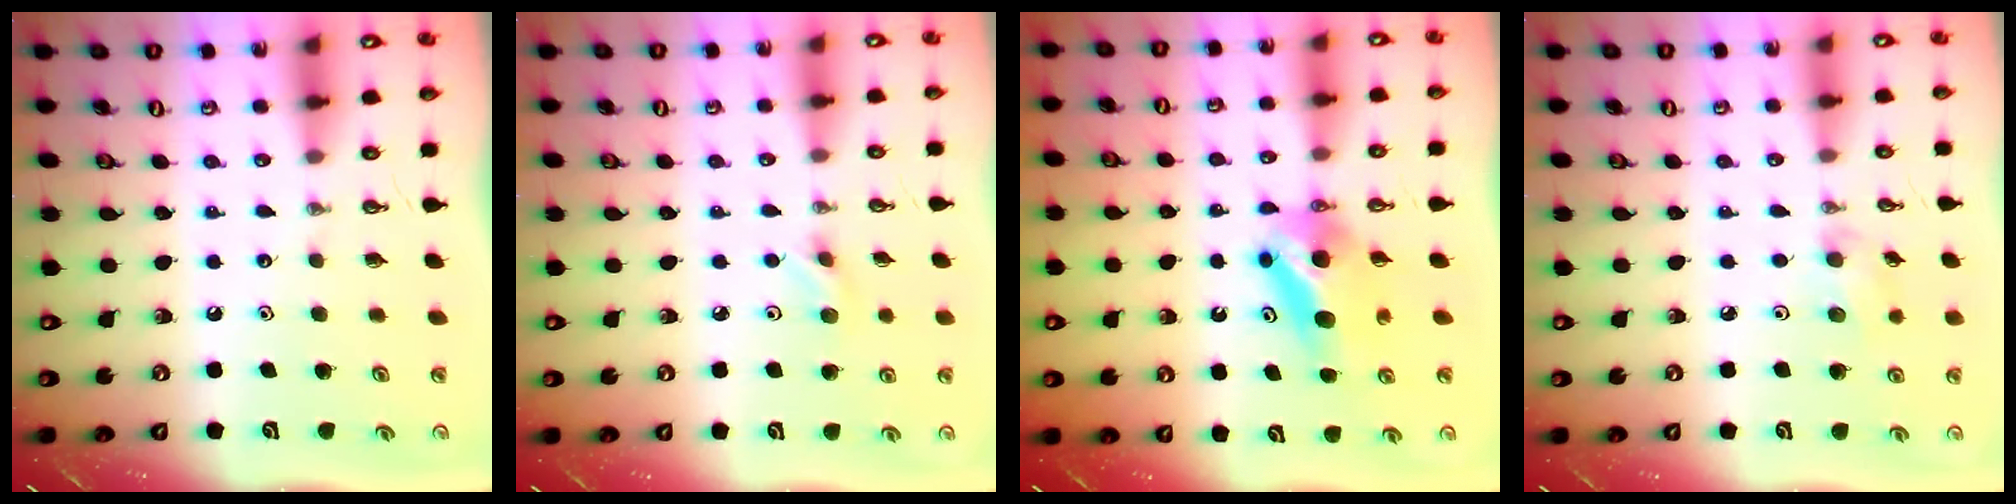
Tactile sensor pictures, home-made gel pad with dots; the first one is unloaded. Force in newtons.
{"total": 4.2, "press": 4.1, "slide": 0.9}
{"total": 6.6, "press": 6.6, "slide": 0.8}
{"total": 5.6, "press": 5.3, "slide": 2.0}